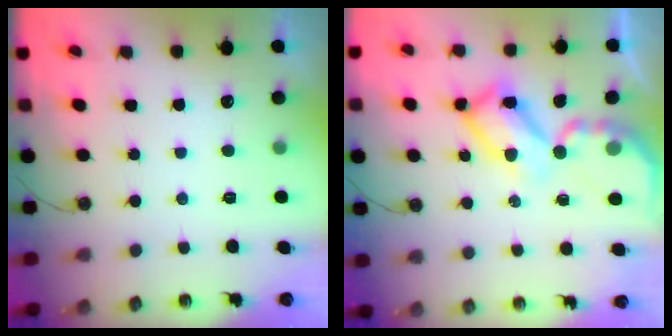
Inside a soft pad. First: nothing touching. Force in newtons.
{"total": 14.4, "press": 14.4, "slide": 1.3}